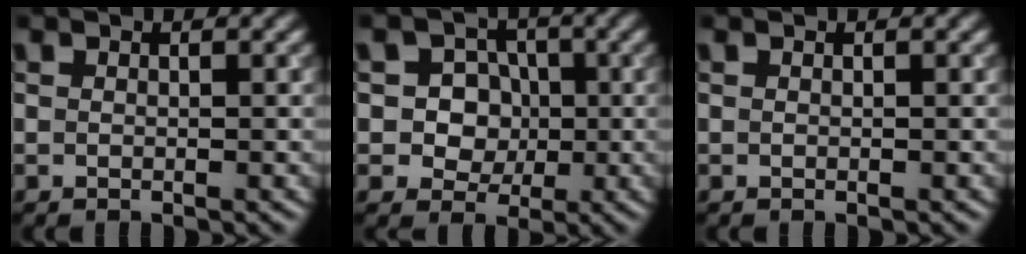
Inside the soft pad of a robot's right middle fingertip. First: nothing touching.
{"total": 5.6, "force": [0.4, 5.0, 2.4], "torque": [-0.010, 0.023, -0.010]}
{"total": 0.0}